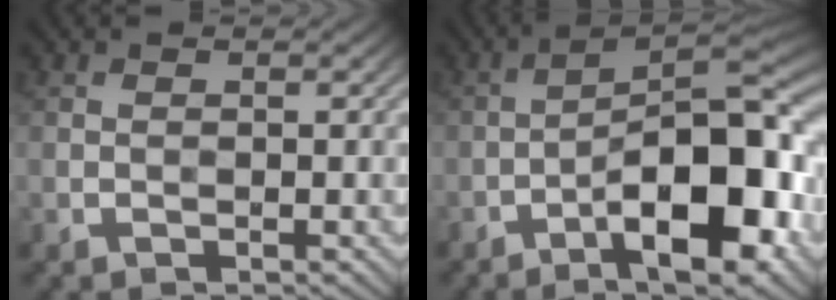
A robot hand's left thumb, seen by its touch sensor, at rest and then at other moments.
{"total": 15.4, "force": [-6.1, 5.5, 13.1], "torque": [-0.178, 0.010, -0.101]}